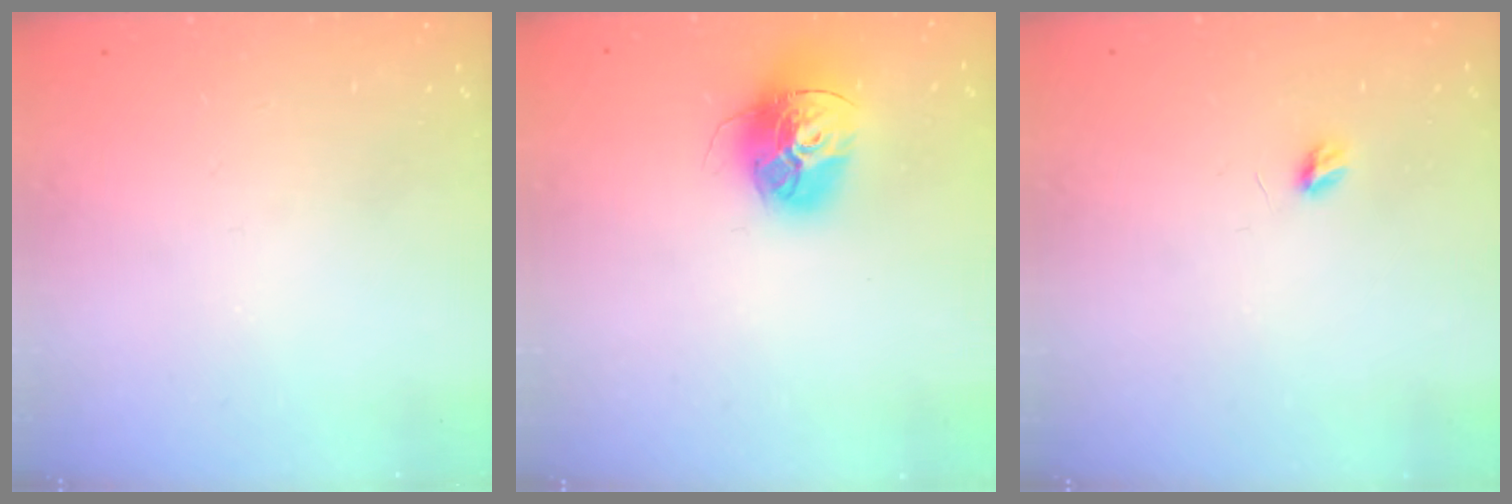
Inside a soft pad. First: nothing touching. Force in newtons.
{"total": 15.1, "press": 15.0, "slide": 1.5}
{"total": 3.7, "press": 3.7, "slide": 0.3}